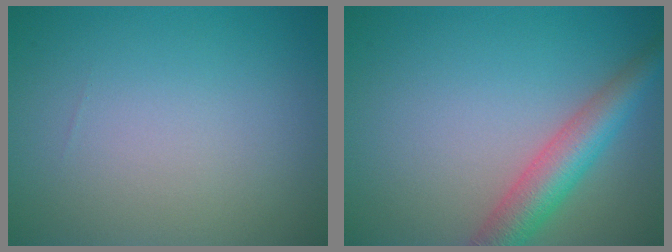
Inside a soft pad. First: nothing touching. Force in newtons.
{"total": 5.0, "press": 5.0, "slide": 0.2}